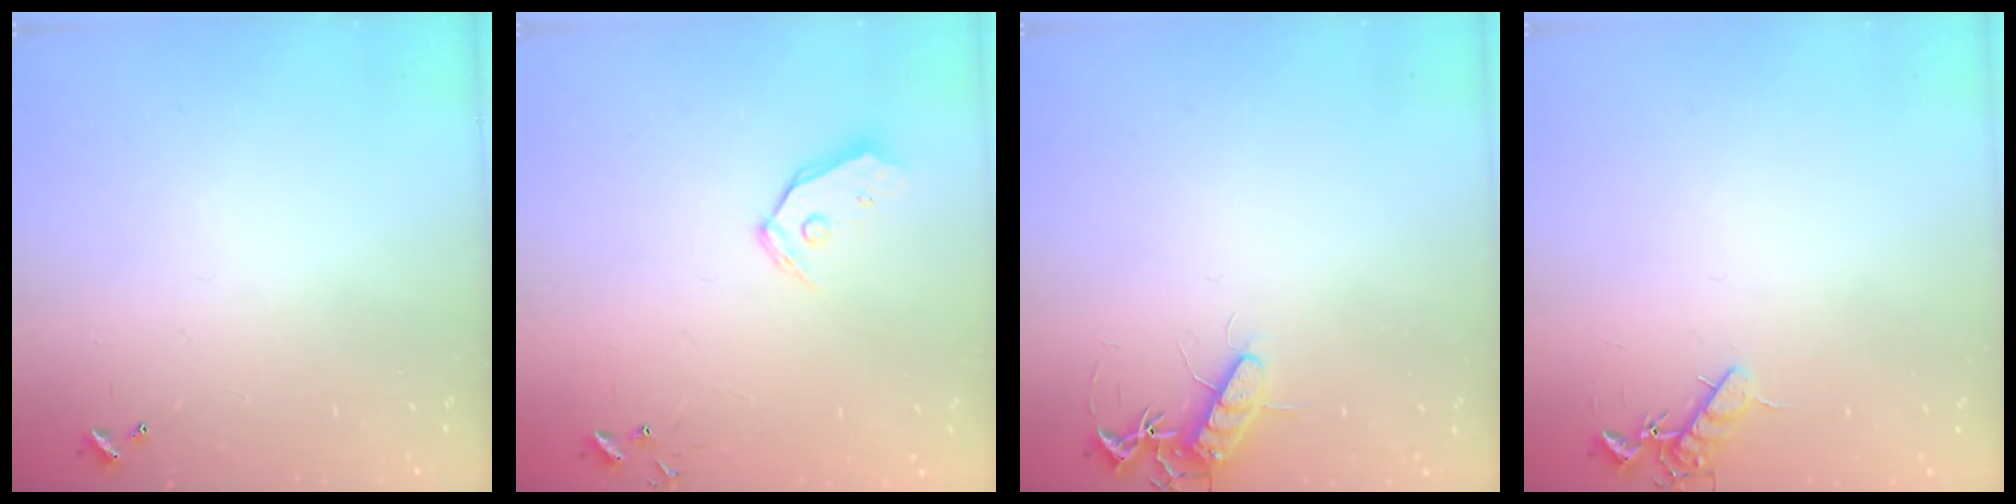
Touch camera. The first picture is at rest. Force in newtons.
{"total": 7.7, "press": 7.6, "slide": 0.9}
{"total": 10.8, "press": 10.8, "slide": 0.4}
{"total": 7.7, "press": 7.7, "slide": 1.1}